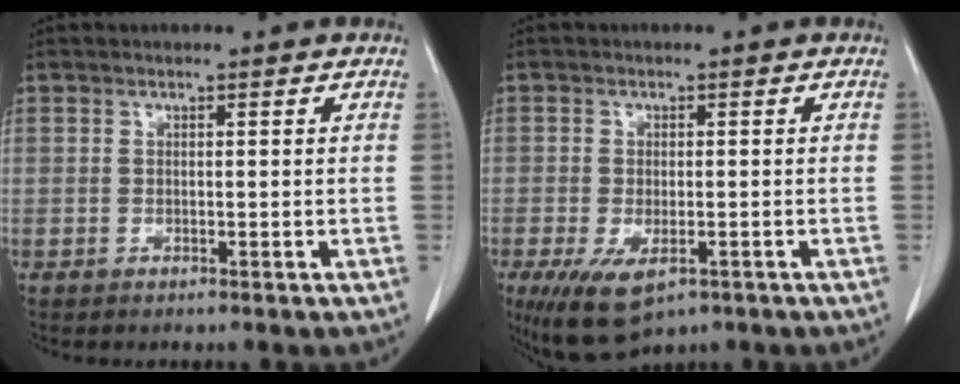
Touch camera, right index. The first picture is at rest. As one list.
[{"total": 8.0, "force": [-4.3, 3.6, 5.7], "torque": [-0.104, -0.018, -0.065]}]